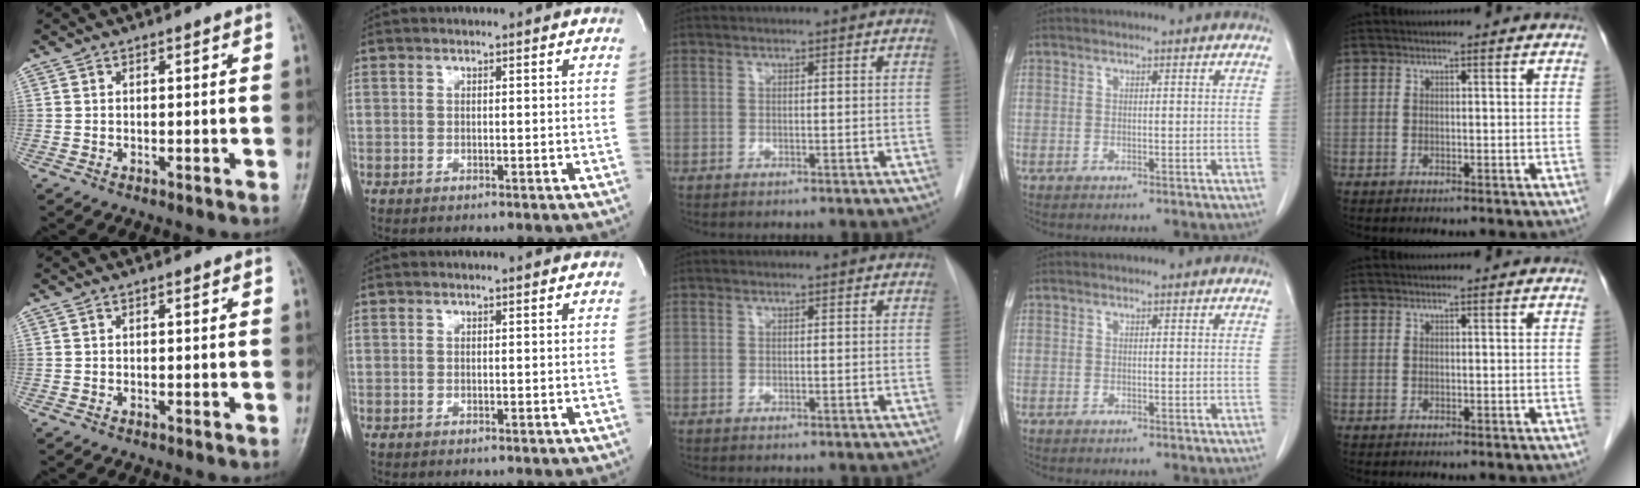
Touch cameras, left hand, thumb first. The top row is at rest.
{}